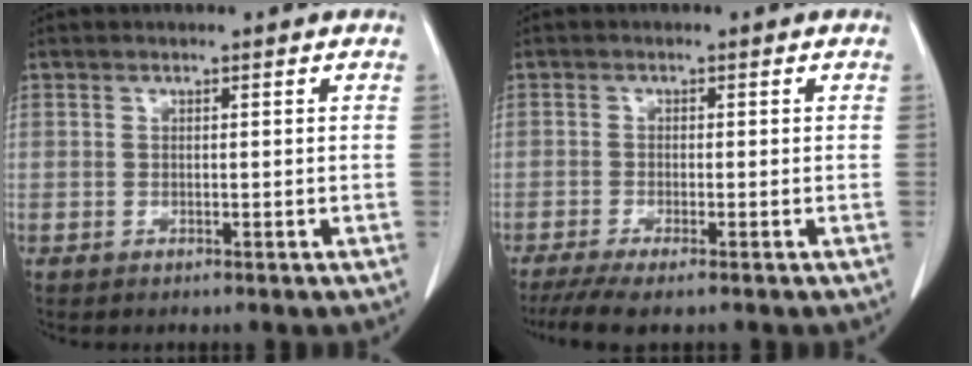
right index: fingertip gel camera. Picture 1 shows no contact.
{"total": 5.4, "force": [-4.1, 0.6, 3.5], "torque": [-0.058, -0.013, -0.068]}